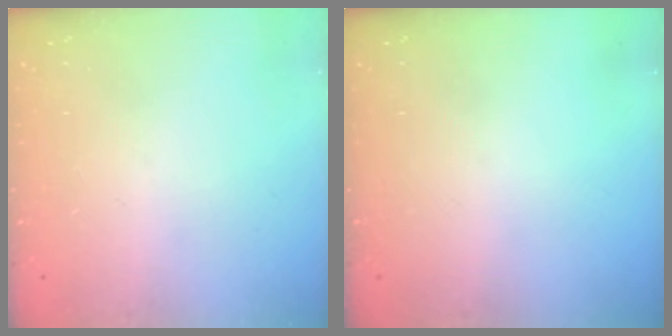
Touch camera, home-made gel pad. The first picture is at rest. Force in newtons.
{"total": 0.0}